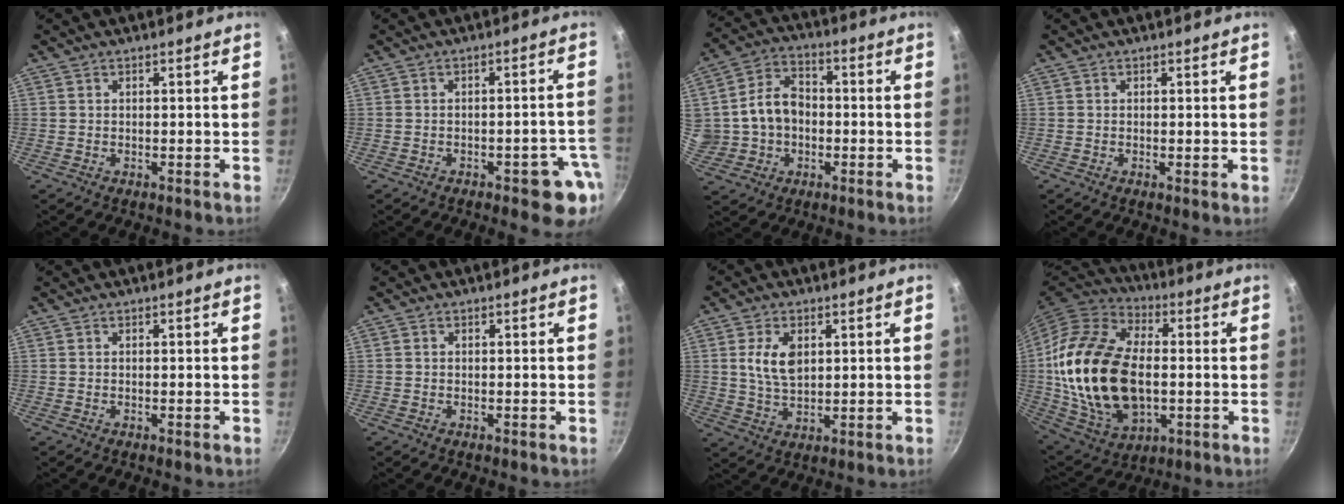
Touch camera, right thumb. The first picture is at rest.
{"total": 7.4, "force": [-3.3, 3.1, 5.9], "torque": [-0.039, 0.027, -0.034]}
{"total": 12.0, "force": [-0.5, 9.9, 6.8], "torque": [-0.099, 0.028, -0.007]}
{"total": 0.7, "force": [0.0, 0.1, 0.7], "torque": [-0.011, -0.003, -0.002]}
{"total": 0.0}
{"total": 0.0}
{"total": 7.3, "force": [1.9, 4.4, 5.5], "torque": [-0.094, -0.012, 0.037]}
{"total": 26.4, "force": [-0.3, 16.5, 20.7], "torque": [-0.389, 0.011, 0.001]}